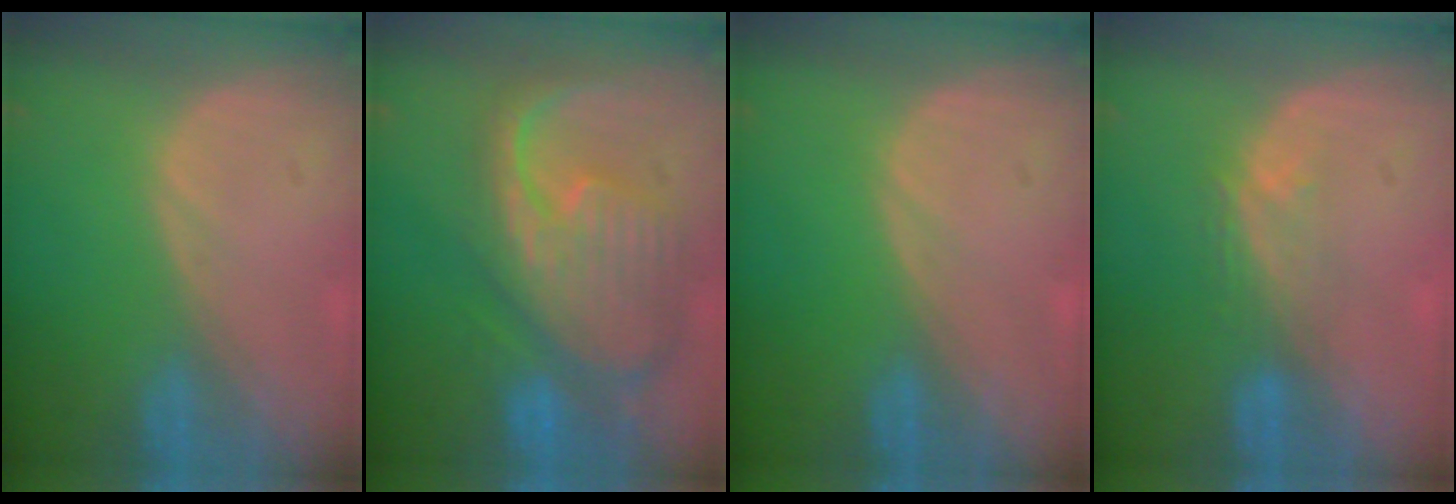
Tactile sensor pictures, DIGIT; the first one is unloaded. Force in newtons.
{"total": 12.4, "press": 10.7, "slide": 6.4}
{"total": 0.0}
{"total": 3.4, "press": 3.0, "slide": 1.7}